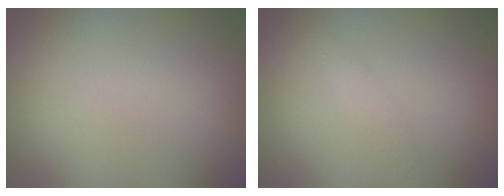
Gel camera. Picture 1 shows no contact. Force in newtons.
{"total": 1.3, "press": 1.3, "slide": 0.1}